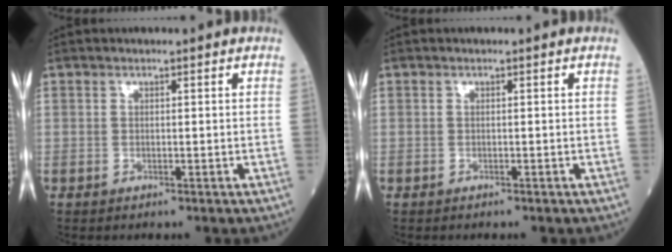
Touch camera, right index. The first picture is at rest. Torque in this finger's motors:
{"motor_torque": [0.07, -0.10, 0.05, 0.00]}